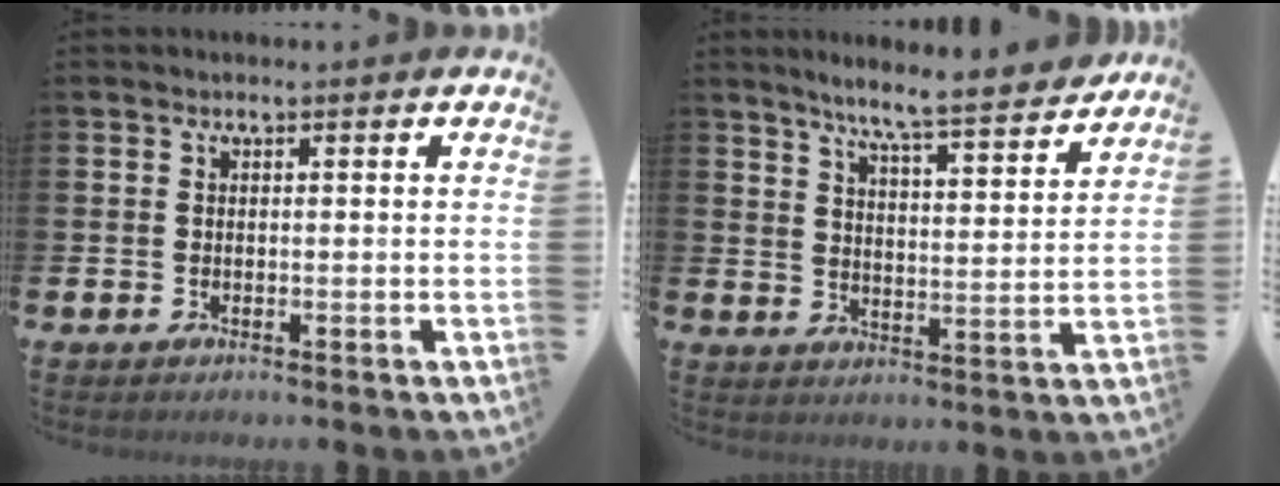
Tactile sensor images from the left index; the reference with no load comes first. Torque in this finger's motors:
{"motor_torque": [0.51, -1.58, 0.63, 0.17]}